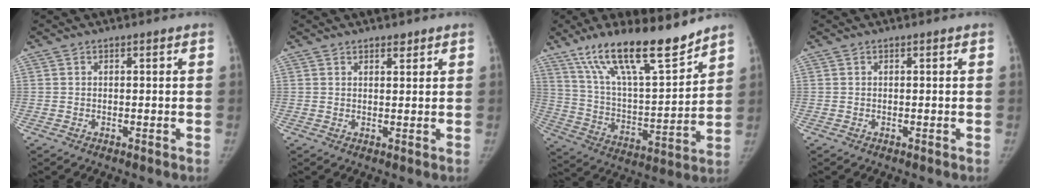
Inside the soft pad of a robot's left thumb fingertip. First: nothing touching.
{"total": 1.7, "force": [1.3, 0.7, 0.7], "torque": [-0.002, -0.008, 0.018]}
{"total": 20.0, "force": [14.9, 4.8, 12.5], "torque": [-0.188, -0.078, 0.266]}
{"total": 0.0}